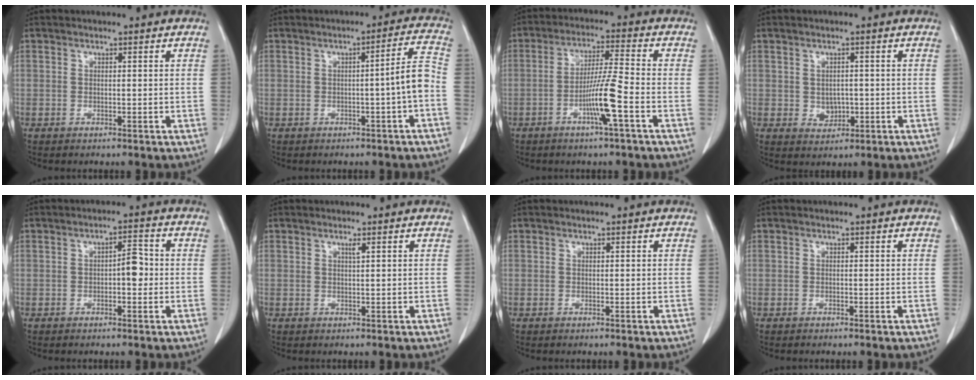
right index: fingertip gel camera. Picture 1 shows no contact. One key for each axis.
{"total": 4.8, "fx": -1.4, "fy": -0.7, "fz": 4.5, "tx": -0.058, "ty": 0.007, "tz": -0.021}
{"total": 7.6, "fx": -3.0, "fy": -0.7, "fz": 6.9, "tx": -0.134, "ty": -0.003, "tz": -0.057}
{"total": 2.6, "fx": -0.2, "fy": 2.1, "fz": 1.6, "tx": -0.022, "ty": 0.000, "tz": 0.004}
{"total": 3.2, "fx": -0.4, "fy": 1.2, "fz": 3.0, "tx": -0.040, "ty": 0.007, "tz": -0.007}
{"total": 0.7, "fx": 0.4, "fy": -0.1, "fz": 0.6, "tx": -0.013, "ty": -0.002, "tz": 0.008}
{"total": 0.0}
{"total": 0.0}